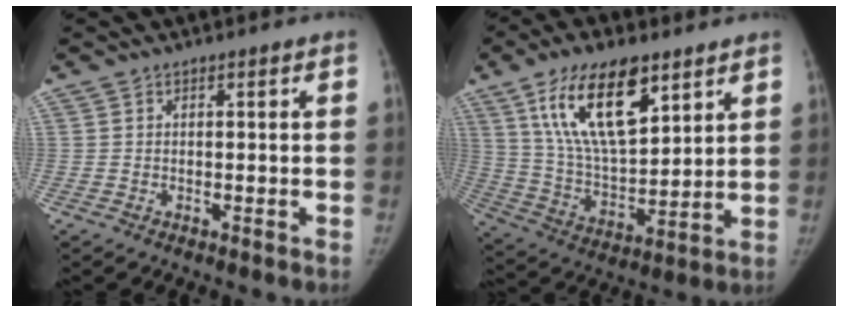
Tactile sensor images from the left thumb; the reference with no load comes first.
{"total": 18.9, "force": [9.8, 8.2, 13.9], "torque": [-0.219, -0.042, 0.185]}